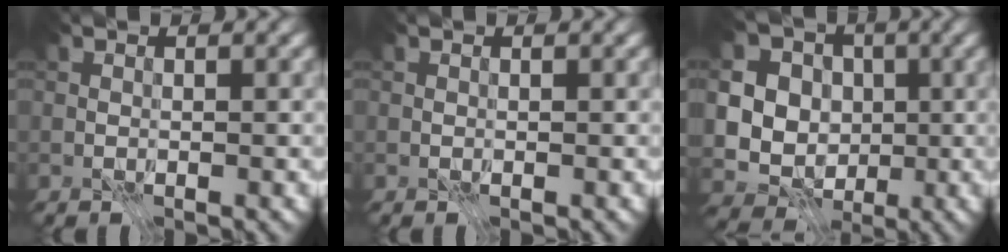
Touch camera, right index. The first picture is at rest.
{"total": 0.0}
{"total": 12.6, "force": [0.6, 11.6, 5.0], "torque": [-0.121, 0.020, -0.010]}